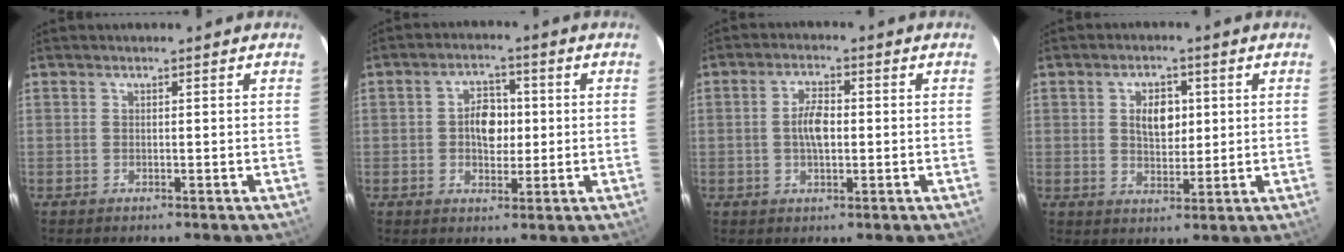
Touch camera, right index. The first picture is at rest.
{"total": 5.9, "force": [0.1, 4.2, 4.2], "torque": [-0.072, 0.013, 0.003]}
{"total": 5.0, "force": [-0.2, 2.4, 4.4], "torque": [-0.084, 0.007, -0.002]}
{"total": 5.8, "force": [1.2, 3.7, 4.4], "torque": [-0.072, 0.009, 0.024]}